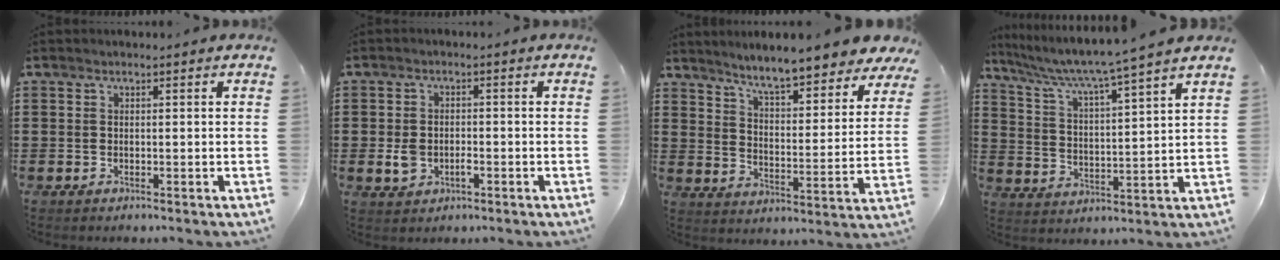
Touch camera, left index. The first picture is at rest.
{"total": 2.8, "force": [-0.7, 1.8, 2.0], "torque": [-0.039, 0.001, -0.013]}
{"total": 7.3, "force": [6.8, -0.3, 2.6], "torque": [-0.071, -0.051, 0.112]}
{"total": 4.8, "force": [4.2, -1.0, 2.3], "torque": [-0.066, -0.037, 0.059]}